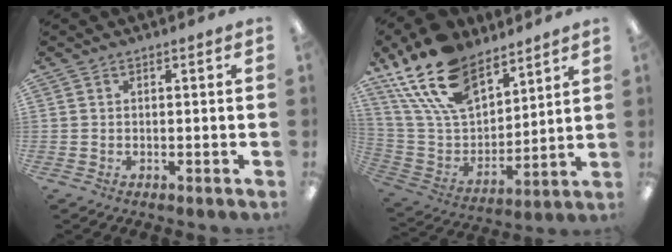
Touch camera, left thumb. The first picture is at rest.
{"total": 21.6, "force": [14.7, 11.1, 11.2], "torque": [-0.234, -0.073, 0.272]}